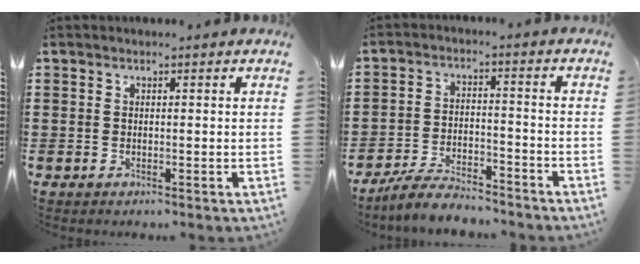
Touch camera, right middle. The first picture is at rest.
{"total": 6.2, "force": [-5.8, 0.9, 1.8], "torque": [-0.040, 0.006, -0.115]}